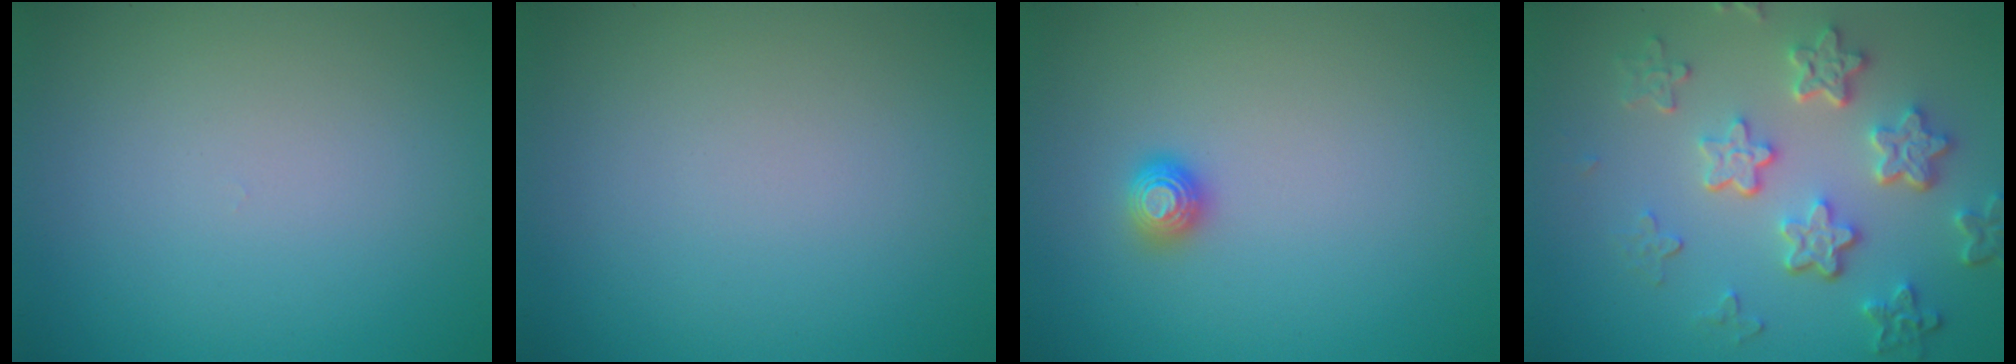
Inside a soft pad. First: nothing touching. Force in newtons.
{"total": 0.0}
{"total": 1.1, "press": 1.1, "slide": 0.2}
{"total": 5.7, "press": 4.3, "slide": 3.7}